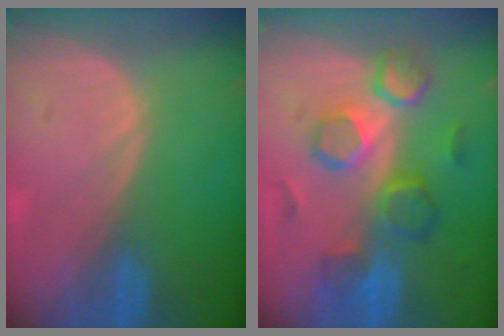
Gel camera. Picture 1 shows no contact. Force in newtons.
{"total": 8.6, "press": 8.5, "slide": 1.6}